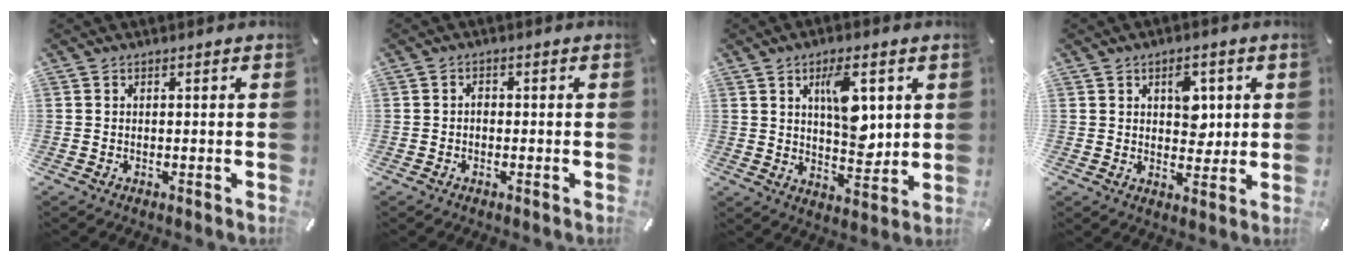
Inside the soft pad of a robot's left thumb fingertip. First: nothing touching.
{"total": 1.1, "force": [-0.4, 0.8, 0.7], "torque": [-0.014, 0.004, -0.010]}
{"total": 11.0, "force": [4.0, 5.6, 8.6], "torque": [-0.132, -0.017, 0.063]}
{"total": 6.5, "force": [1.8, 4.7, 4.1], "torque": [-0.033, -0.010, 0.021]}